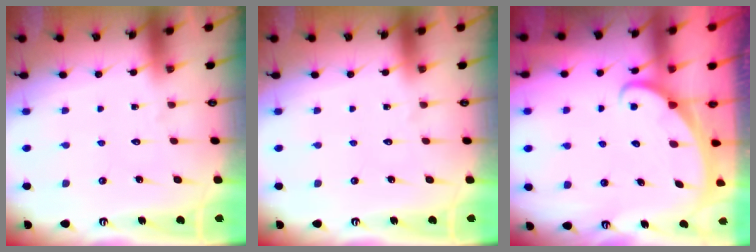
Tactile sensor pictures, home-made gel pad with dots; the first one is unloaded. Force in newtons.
{"total": 0.0}
{"total": 2.2, "press": 2.2, "slide": 0.1}